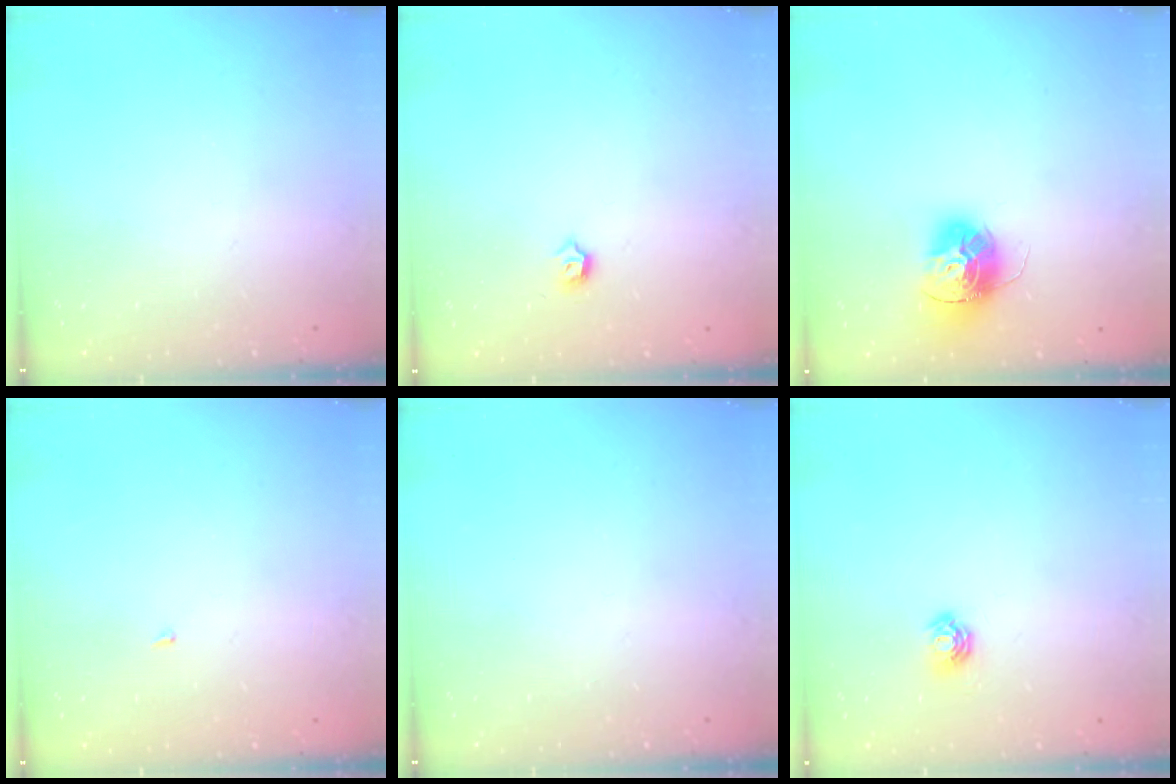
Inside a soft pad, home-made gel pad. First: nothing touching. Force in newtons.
{"total": 3.4, "press": 3.3, "slide": 0.7}
{"total": 13.7, "press": 13.7, "slide": 1.2}
{"total": 1.4, "press": 1.3, "slide": 0.1}
{"total": 0.0}
{"total": 5.1, "press": 5.1, "slide": 0.5}